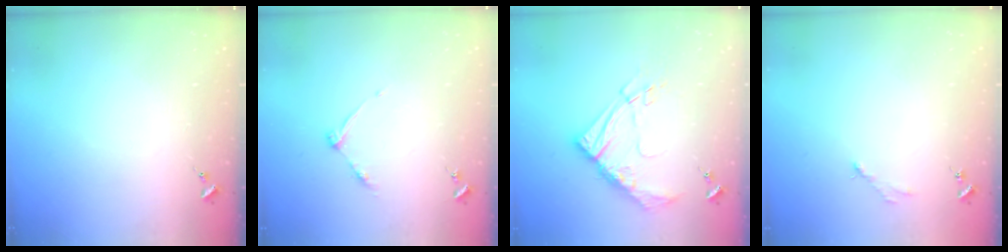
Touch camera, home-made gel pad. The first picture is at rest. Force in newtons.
{"total": 6.0, "press": 6.0, "slide": 0.7}
{"total": 15.4, "press": 15.3, "slide": 1.6}
{"total": 2.8, "press": 2.8, "slide": 0.4}